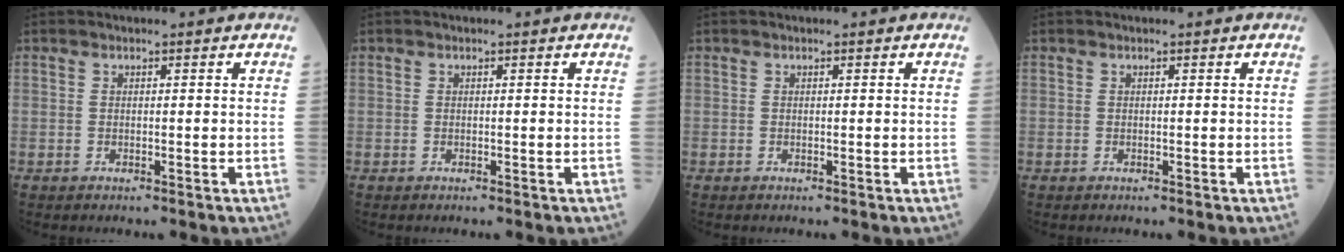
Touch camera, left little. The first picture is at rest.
{"total": 0.0}
{"total": 0.0}
{"total": 0.0}